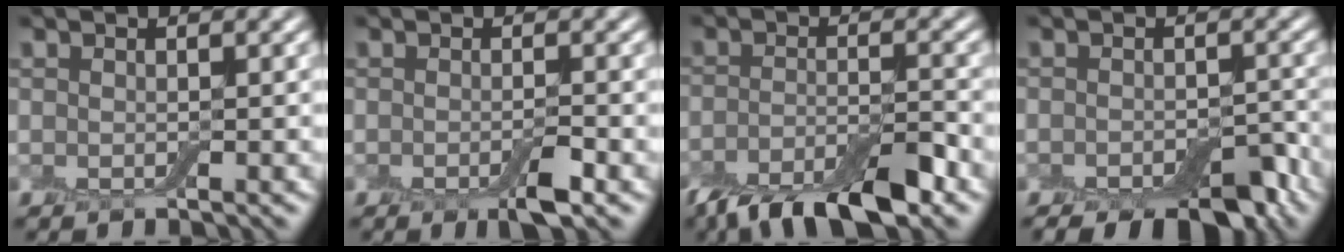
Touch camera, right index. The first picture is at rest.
{"total": 2.4, "force": [-1.3, 0.5, 1.9], "torque": [-0.034, -0.008, -0.022]}
{"total": 7.8, "force": [-5.8, 2.3, 4.7], "torque": [-0.073, -0.006, -0.105]}
{"total": 6.1, "force": [-4.6, 2.4, 3.3], "torque": [-0.035, -0.007, -0.071]}